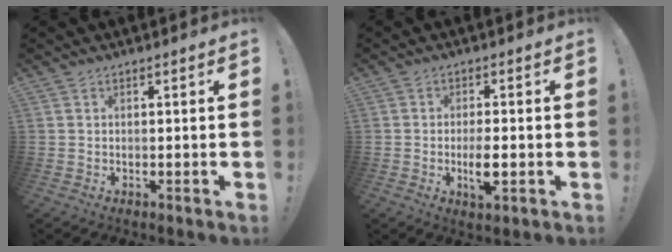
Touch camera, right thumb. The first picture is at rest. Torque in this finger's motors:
{"motor_torque": [0.65, 0.49, -0.47, -0.40, -0.06]}